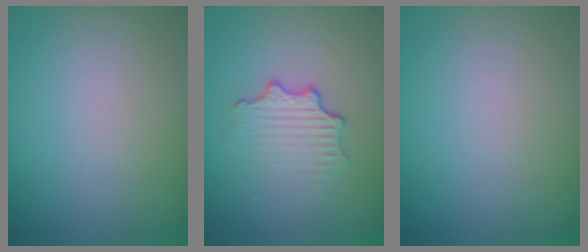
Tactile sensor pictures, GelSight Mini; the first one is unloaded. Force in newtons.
{"total": 3.4, "press": 2.4, "slide": 2.5}
{"total": 0.0}